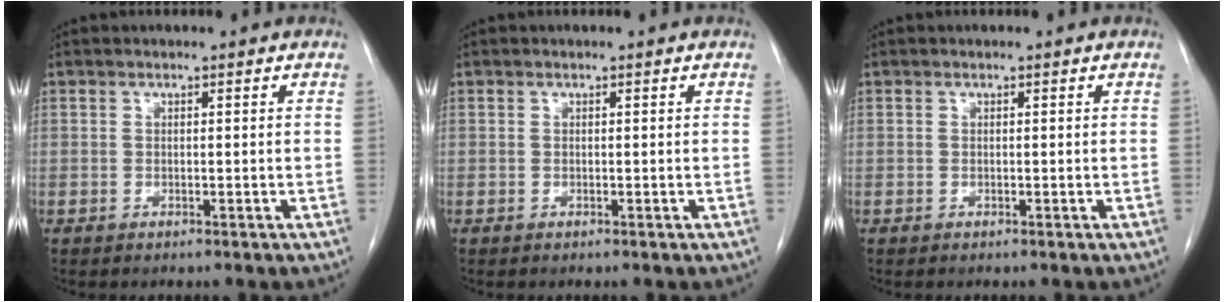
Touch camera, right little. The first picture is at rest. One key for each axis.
{"total": 0.0}
{"total": 0.0}